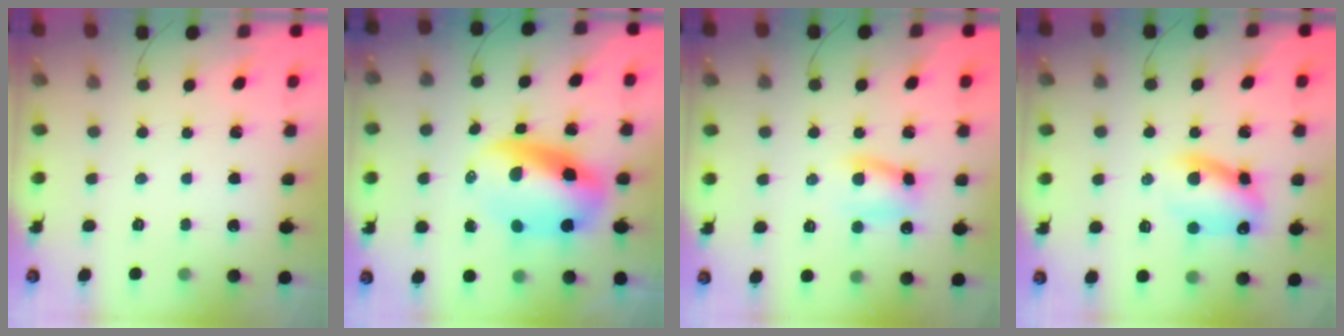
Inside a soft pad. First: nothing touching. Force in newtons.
{"total": 12.1, "press": 11.6, "slide": 3.2}
{"total": 8.1, "press": 8.1, "slide": 0.6}
{"total": 11.5, "press": 11.3, "slide": 2.0}